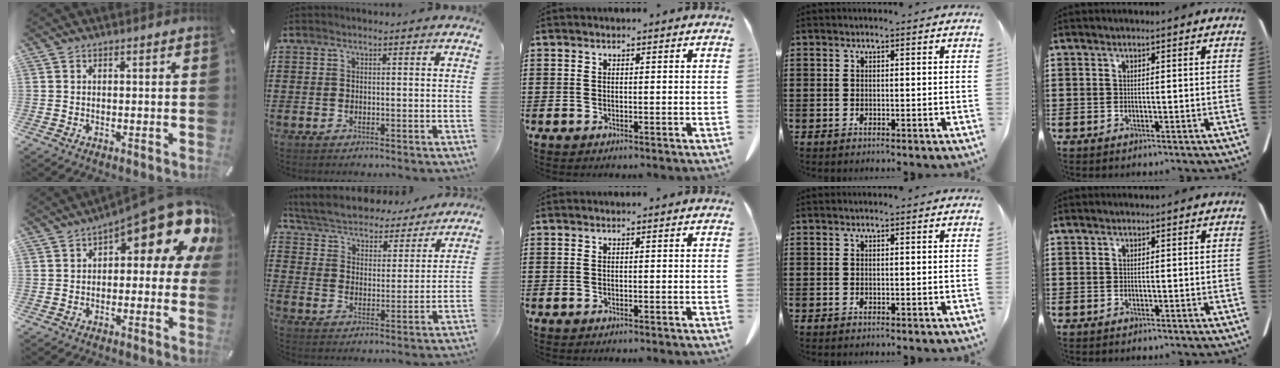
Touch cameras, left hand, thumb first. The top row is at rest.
{"thumb": {"total": 15.2, "force": [8.0, 5.2, 11.8], "torque": [-0.161, -0.068, 0.131]}, "index": {"total": 4.7, "force": [4.7, 0.3, 0.4], "torque": [-0.034, -0.040, 0.075]}}